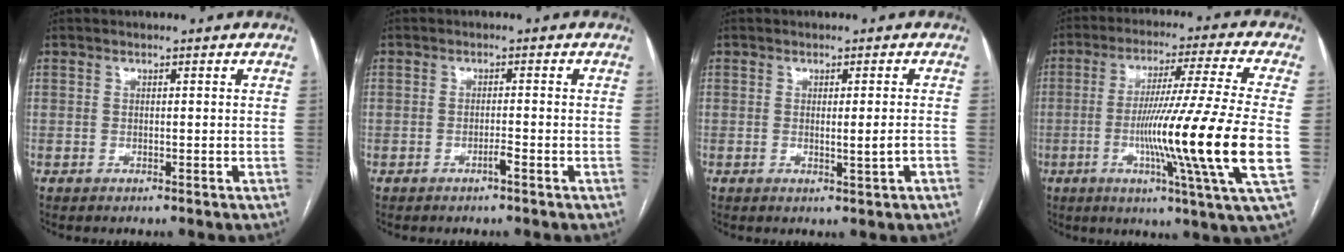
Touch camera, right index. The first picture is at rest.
{"total": 1.4, "force": [-0.9, -0.2, 1.1], "torque": [-0.021, 0.000, -0.018]}
{"total": 2.4, "force": [-0.6, -0.2, 2.3], "torque": [-0.035, -0.008, -0.006]}
{"total": 19.1, "force": [-3.2, -2.4, 18.7], "torque": [-0.305, -0.021, -0.065]}